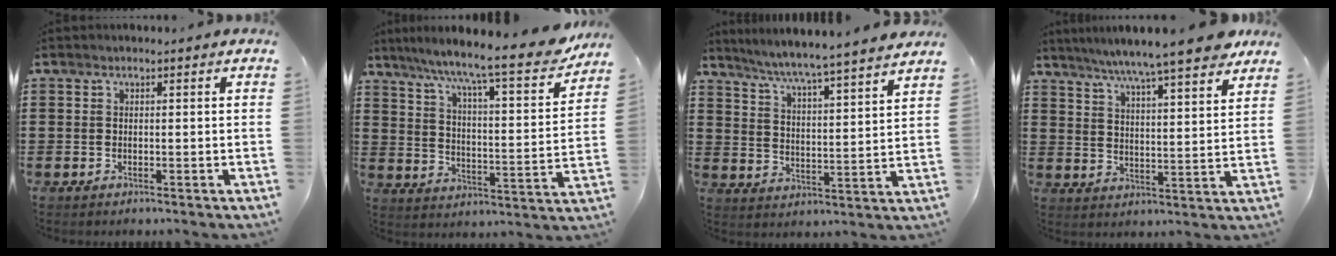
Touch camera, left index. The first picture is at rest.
{"total": 9.0, "force": [7.5, -0.1, 5.0], "torque": [-0.111, -0.060, 0.115]}
{"total": 5.4, "force": [5.0, -1.1, 1.7], "torque": [-0.057, -0.041, 0.078]}
{"total": 8.0, "force": [7.0, 0.0, 3.9], "torque": [-0.093, -0.036, 0.118]}